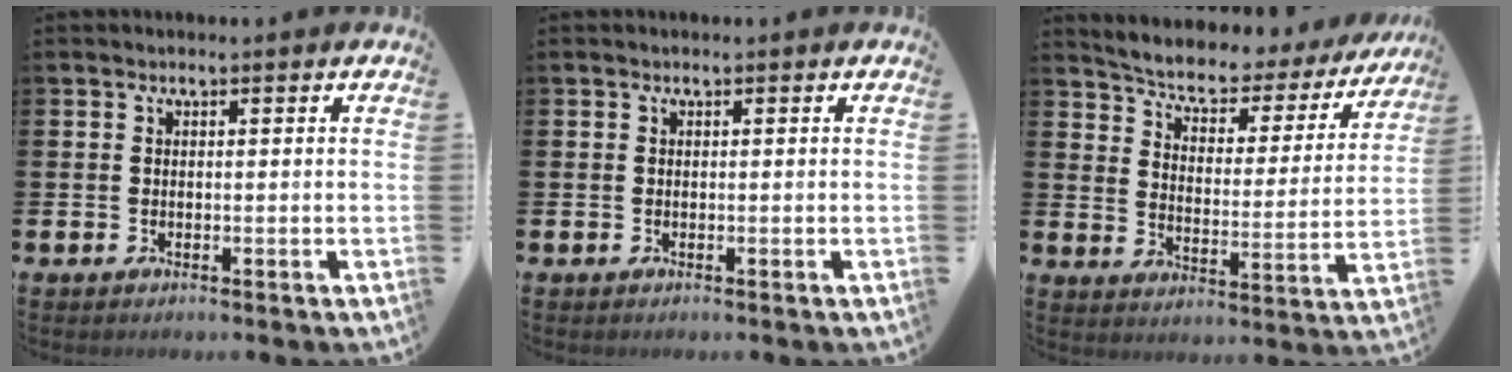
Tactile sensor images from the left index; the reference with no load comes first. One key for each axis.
{"total": 0.0}
{"total": 5.3, "fx": 4.7, "fy": 1.9, "fz": 1.5, "tx": -0.054, "ty": -0.038, "tz": 0.072}